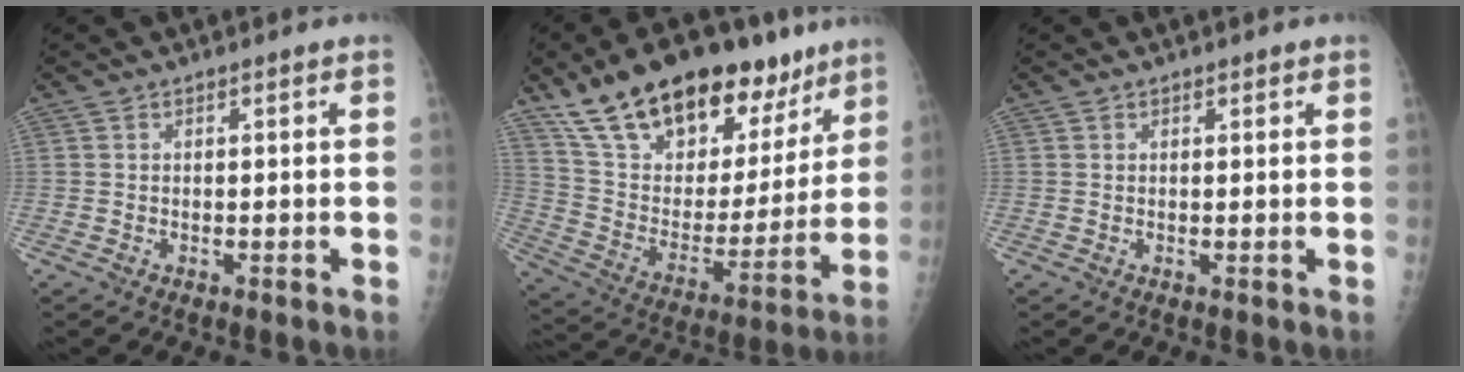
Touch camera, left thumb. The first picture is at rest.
{"total": 28.3, "force": [18.8, 13.2, 16.4], "torque": [-0.228, -0.043, 0.312]}
{"total": 0.6, "force": [0.4, 0.3, 0.3], "torque": [0.001, -0.002, 0.004]}